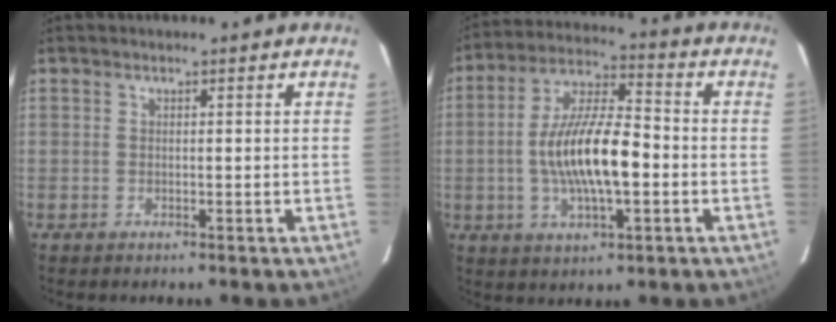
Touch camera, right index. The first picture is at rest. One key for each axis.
{"total": 14.7, "fx": -2.2, "fy": 4.8, "fz": 13.7, "tx": -0.262, "ty": 0.006, "tz": -0.039}